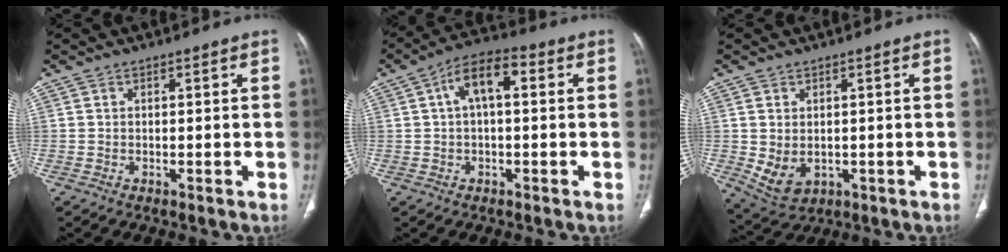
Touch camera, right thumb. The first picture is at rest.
{"total": 8.4, "force": [1.7, 4.0, 7.2], "torque": [-0.124, 0.030, 0.020]}
{"total": 6.0, "force": [-0.4, 4.2, 4.2], "torque": [-0.074, -0.007, 0.015]}